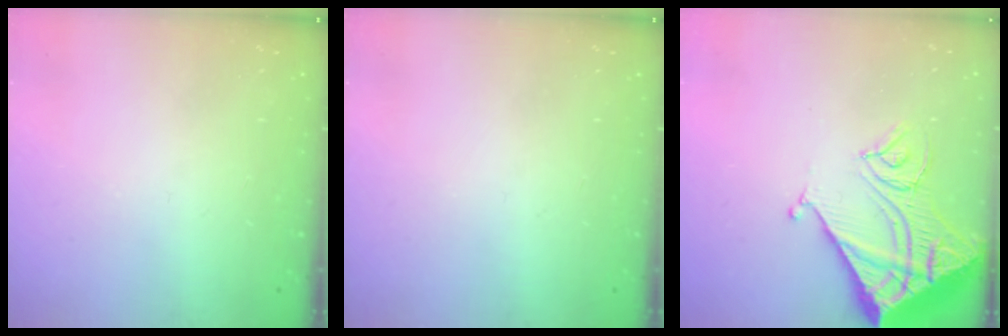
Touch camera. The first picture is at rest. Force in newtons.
{"total": 0.0}
{"total": 14.7, "press": 14.6, "slide": 1.6}